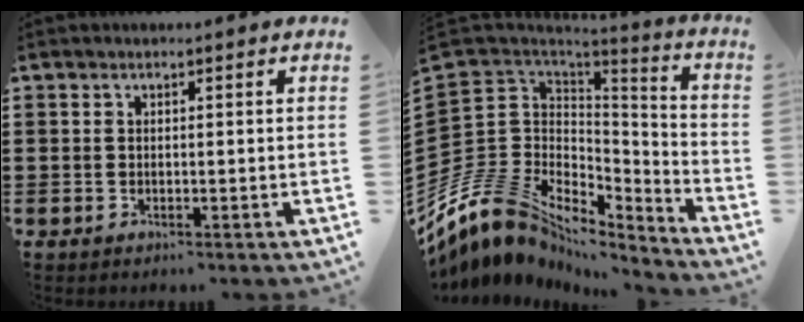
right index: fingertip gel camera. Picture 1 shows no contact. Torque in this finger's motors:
{"motor_torque": [-2.11, 0.03, -0.45, -0.21]}